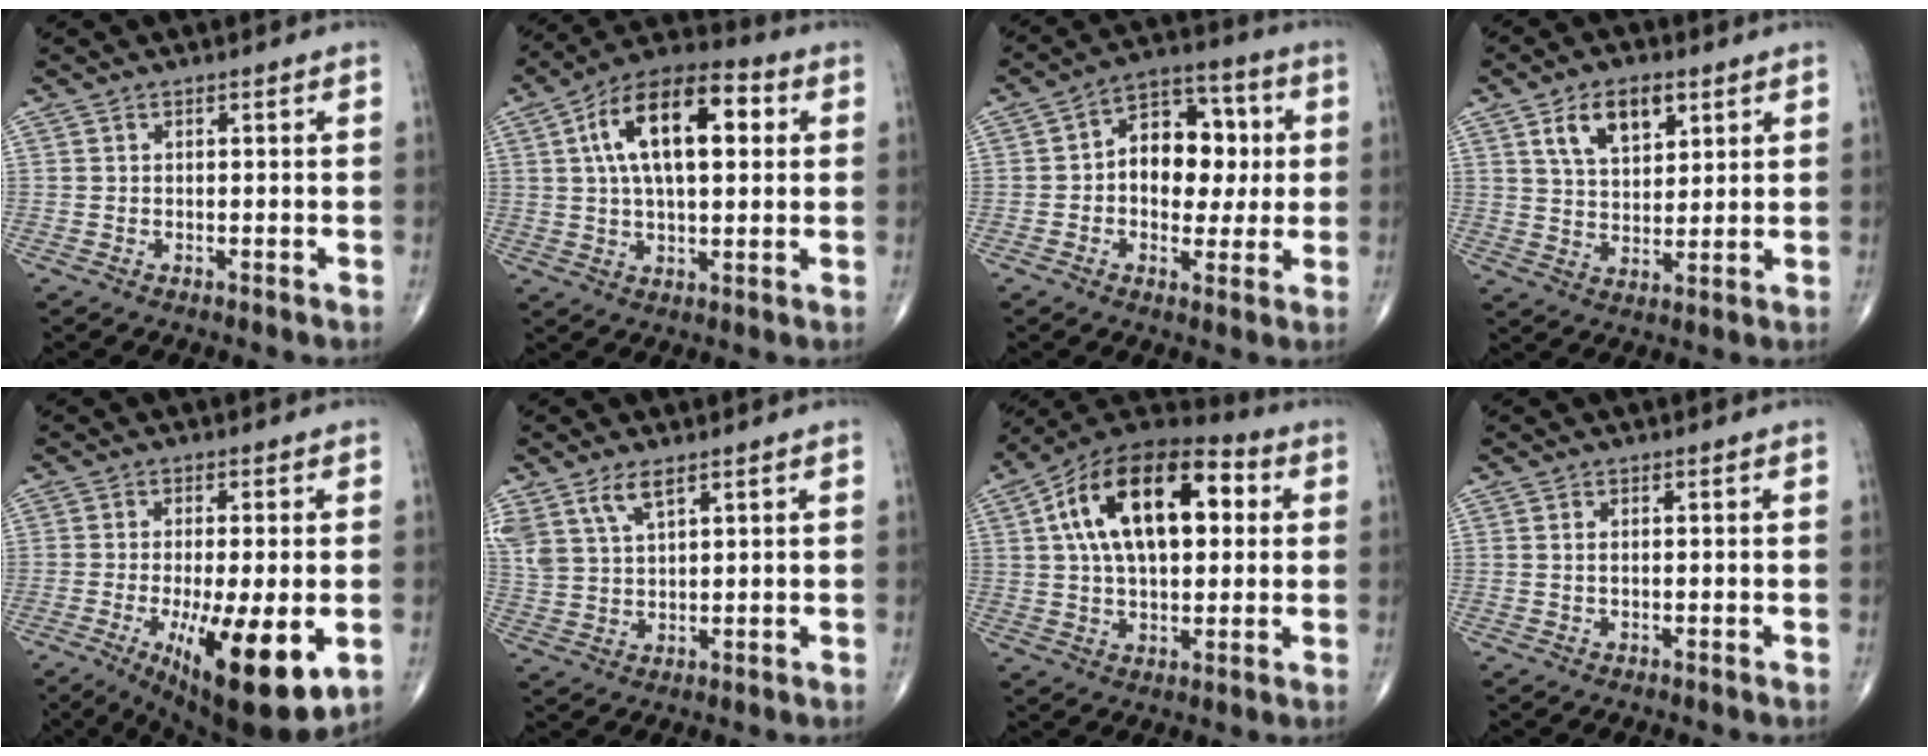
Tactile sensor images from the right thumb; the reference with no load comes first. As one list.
[{"total": 17.6, "force": [4.2, 8.5, 14.8], "torque": [-0.233, 0.021, 0.061]}, {"total": 13.1, "force": [0.8, 9.0, 9.4], "torque": [-0.089, 0.026, 0.006]}, {"total": 9.5, "force": [4.6, 5.3, 6.4], "torque": [-0.092, -0.018, 0.084]}, {"total": 16.8, "force": [-4.7, 4.7, 15.4], "torque": [-0.222, -0.025, -0.056]}, {"total": 7.6, "force": [4.7, 3.4, 4.9], "torque": [-0.103, -0.011, 0.103]}, {"total": 21.7, "force": [4.9, 11.5, 17.7], "torque": [-0.281, 0.023, 0.068]}, {"total": 0.7, "force": [0.1, 0.3, 0.6], "torque": [-0.015, 0.001, 0.003]}]